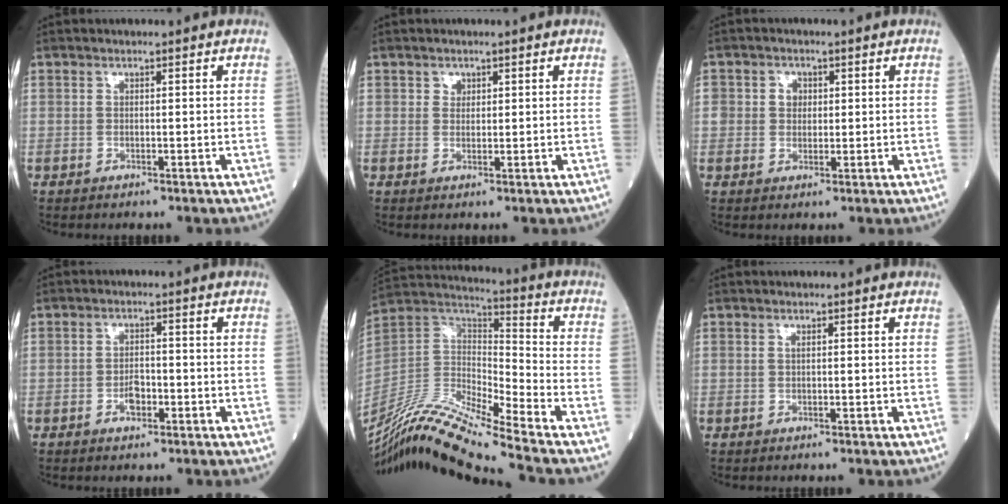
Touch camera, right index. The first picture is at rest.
{"total": 1.1, "force": [0.6, 0.9, 0.2], "torque": [0.002, -0.003, 0.009]}
{"total": 2.7, "force": [0.5, 2.4, 1.2], "torque": [-0.014, 0.006, 0.008]}
{"total": 2.5, "force": [-1.2, 1.2, 1.9], "torque": [-0.032, 0.005, -0.020]}
{"total": 17.8, "force": [-15.2, -1.0, 9.2], "torque": [-0.190, 0.005, -0.291]}
{"total": 0.0}